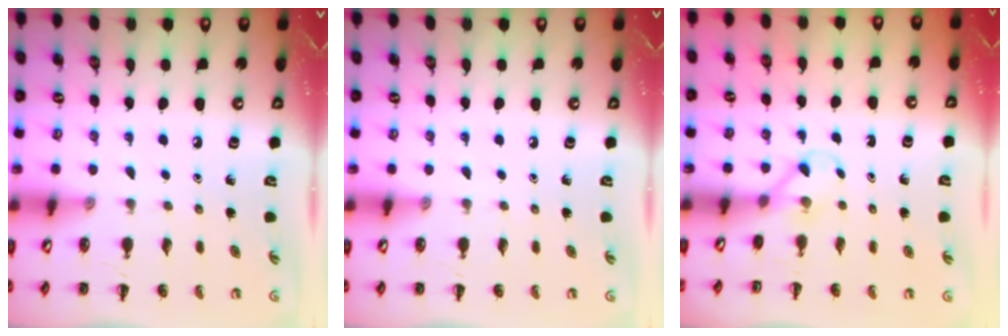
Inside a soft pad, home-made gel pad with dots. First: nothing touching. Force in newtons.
{"total": 0.0}
{"total": 2.8, "press": 2.6, "slide": 1.0}